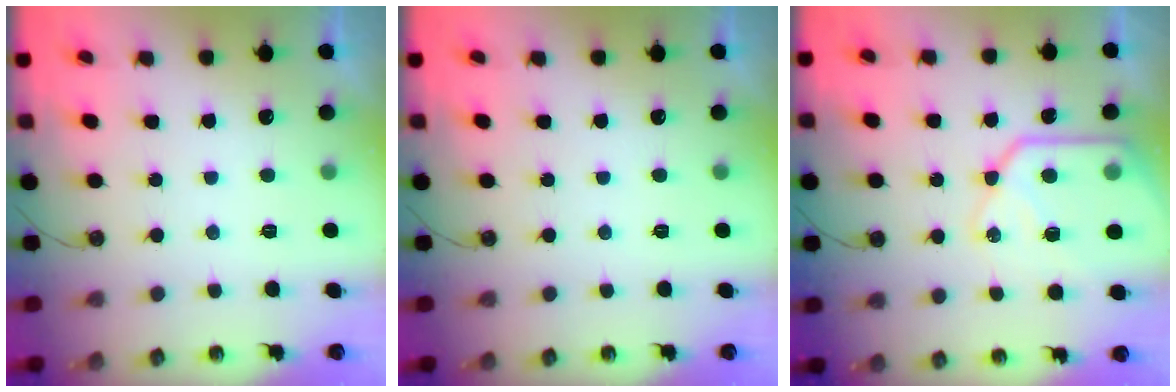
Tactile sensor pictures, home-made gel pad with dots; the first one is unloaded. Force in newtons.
{"total": 0.0}
{"total": 16.0, "press": 15.9, "slide": 1.8}